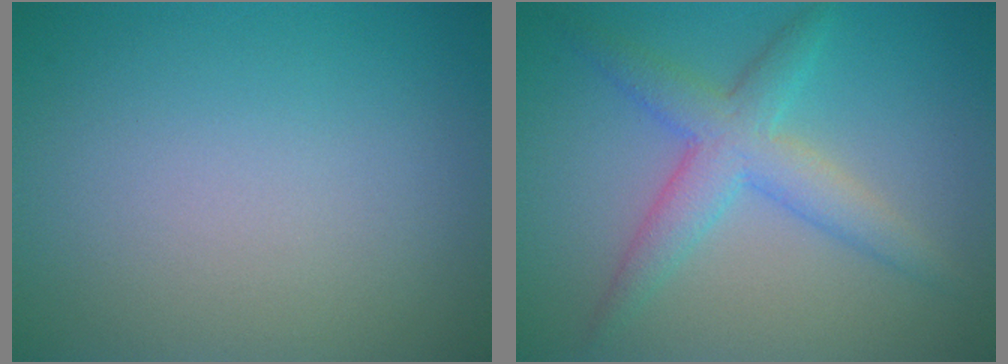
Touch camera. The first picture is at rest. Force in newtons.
{"total": 4.2, "press": 4.2, "slide": 0.1}